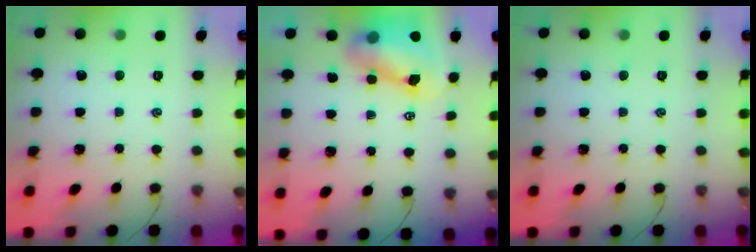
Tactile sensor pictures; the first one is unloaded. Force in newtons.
{"total": 8.4, "press": 8.3, "slide": 1.7}
{"total": 0.0}